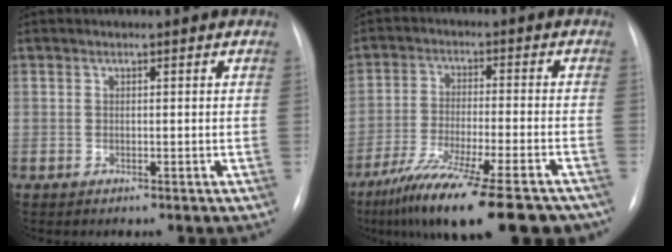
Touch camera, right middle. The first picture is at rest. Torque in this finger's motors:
{"motor_torque": [1.17, -0.97, 0.31, 0.10]}